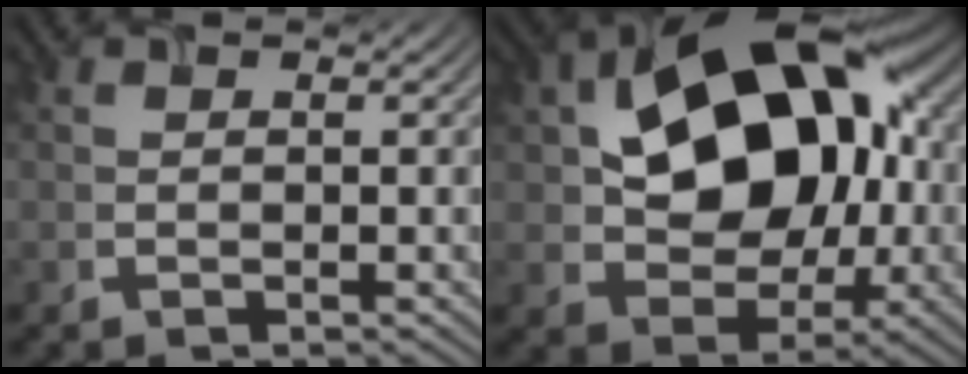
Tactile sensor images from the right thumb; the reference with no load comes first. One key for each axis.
{"total": 16.1, "fx": 2.7, "fy": 11.1, "fz": 11.3, "tx": -0.171, "ty": 0.018, "tz": 0.047}